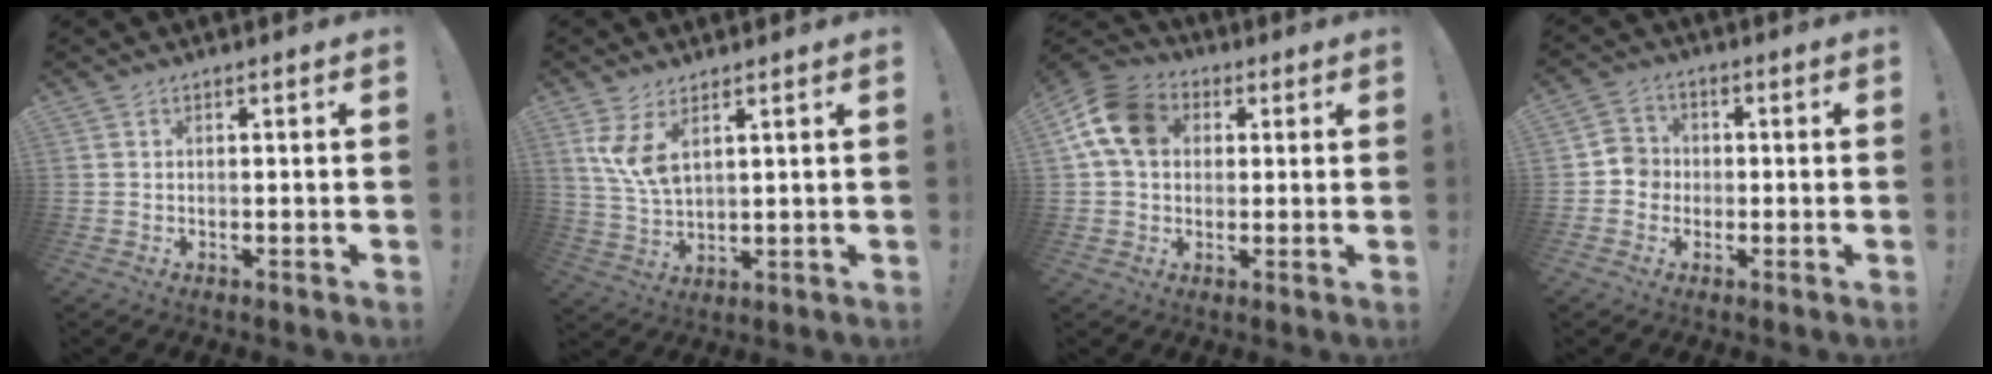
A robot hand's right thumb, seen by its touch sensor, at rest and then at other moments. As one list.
[{"total": 8.0, "force": [4.4, 3.5, 5.7], "torque": [-0.115, -0.027, 0.079]}, {"total": 13.3, "force": [3.1, 10.1, 8.1], "torque": [-0.149, 0.011, 0.065]}, {"total": 5.5, "force": [-1.8, 5.0, 1.2], "torque": [-0.015, 0.015, -0.036]}]